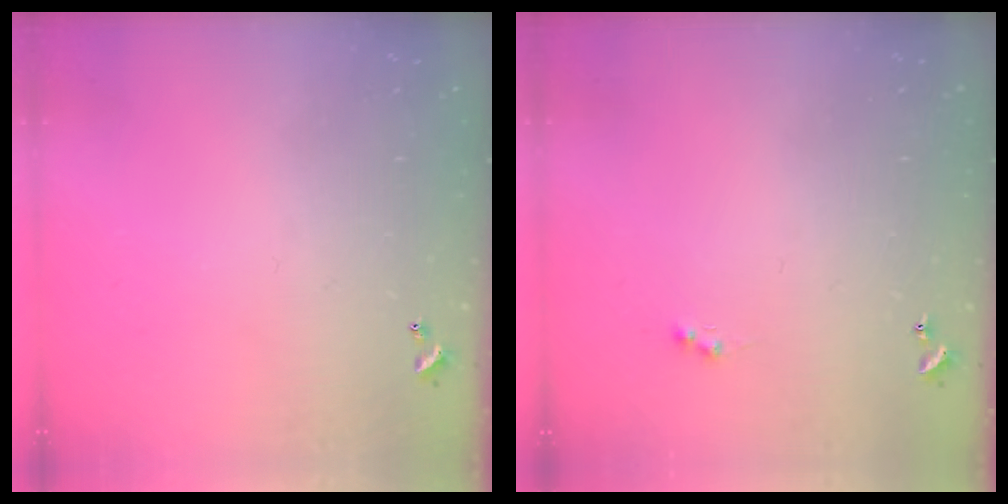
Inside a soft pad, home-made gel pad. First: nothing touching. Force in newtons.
{"total": 1.0, "press": 0.9, "slide": 0.4}